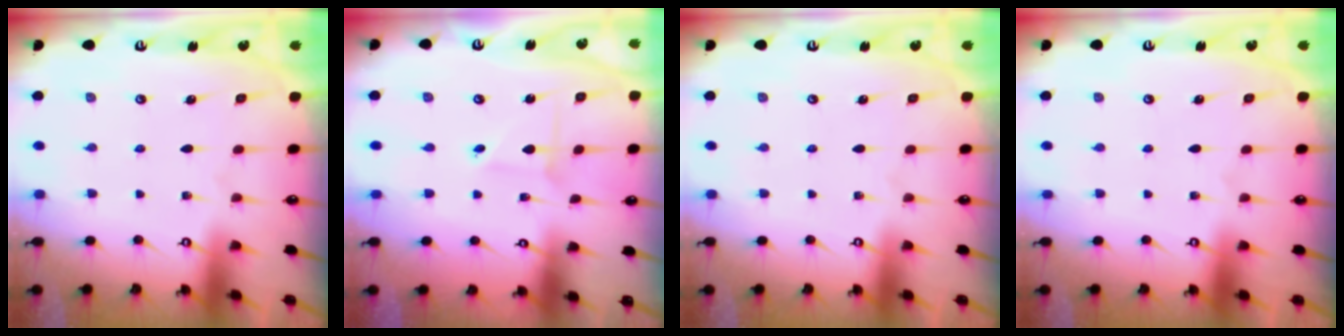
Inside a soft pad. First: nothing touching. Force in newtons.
{"total": 2.2, "press": 2.2, "slide": 0.1}
{"total": 0.0}
{"total": 0.0}